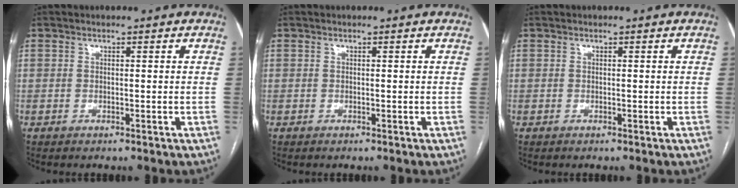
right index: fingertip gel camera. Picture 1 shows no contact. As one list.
[{"total": 0.0}, {"total": 0.0}]